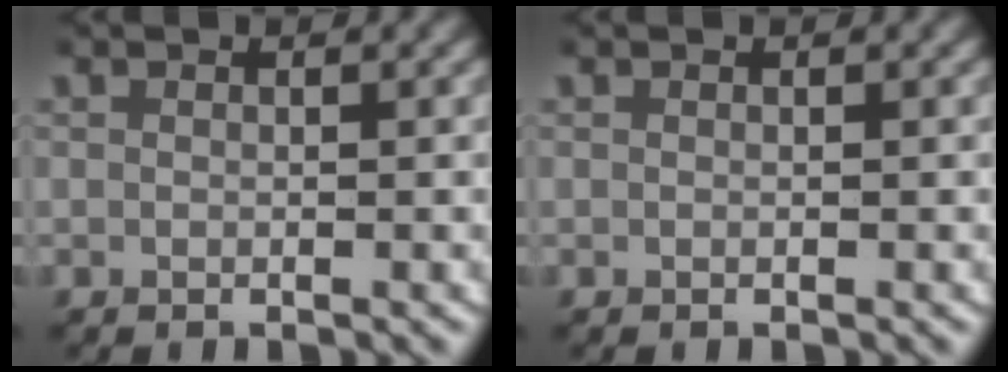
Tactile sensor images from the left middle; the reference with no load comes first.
{"total": 0.0}